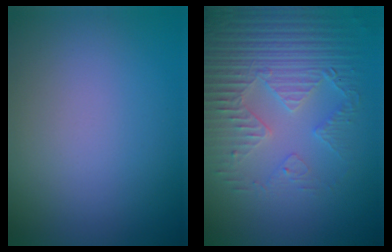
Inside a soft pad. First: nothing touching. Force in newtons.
{"total": 4.4, "press": 4.3, "slide": 0.7}